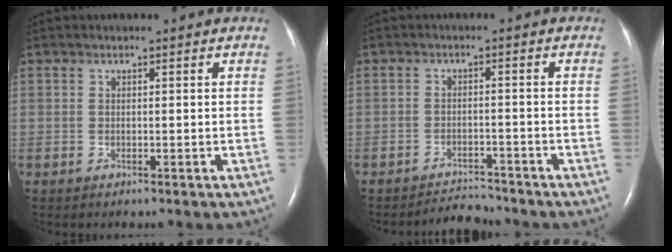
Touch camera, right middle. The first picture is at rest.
{"total": 3.3, "force": [-3.2, 0.1, -0.5], "torque": [0.003, -0.012, -0.051]}